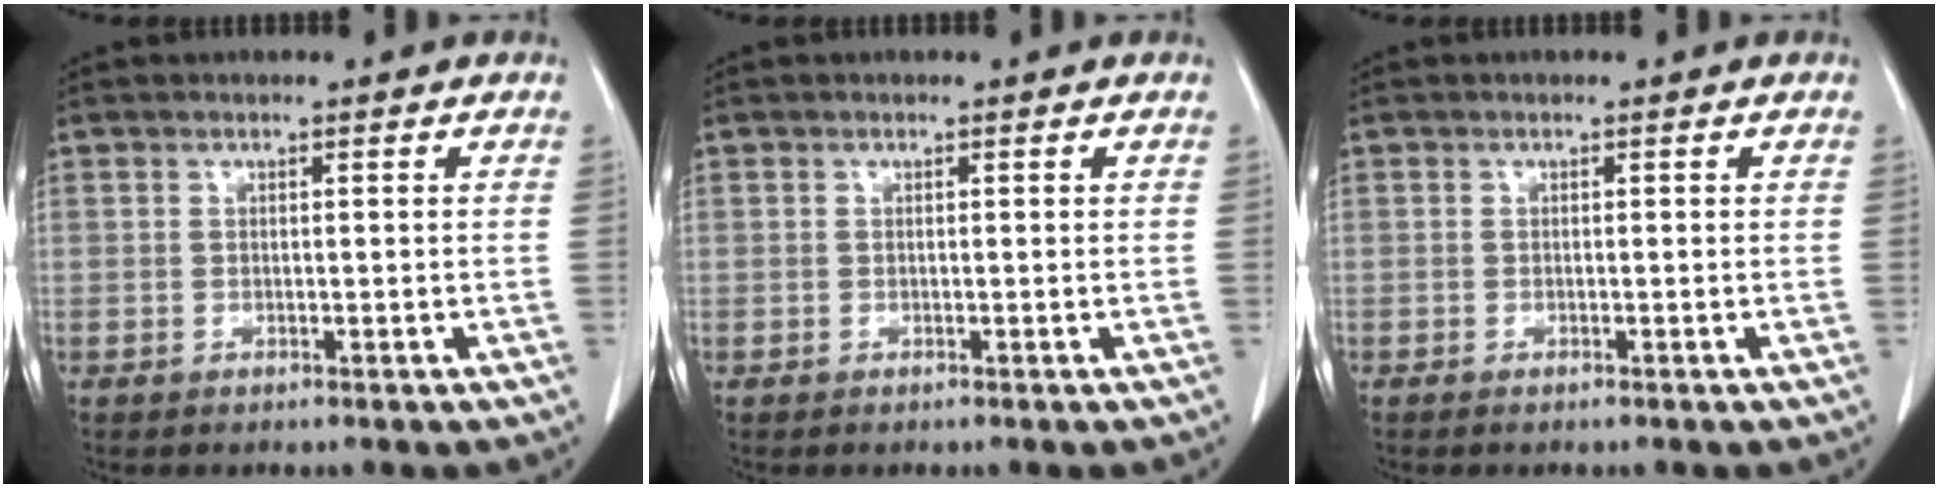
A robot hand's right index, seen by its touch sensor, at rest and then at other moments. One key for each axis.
{"total": 0.0}
{"total": 0.6, "fx": -0.4, "fy": 0.1, "fz": 0.4, "tx": -0.008, "ty": -0.002, "tz": -0.007}